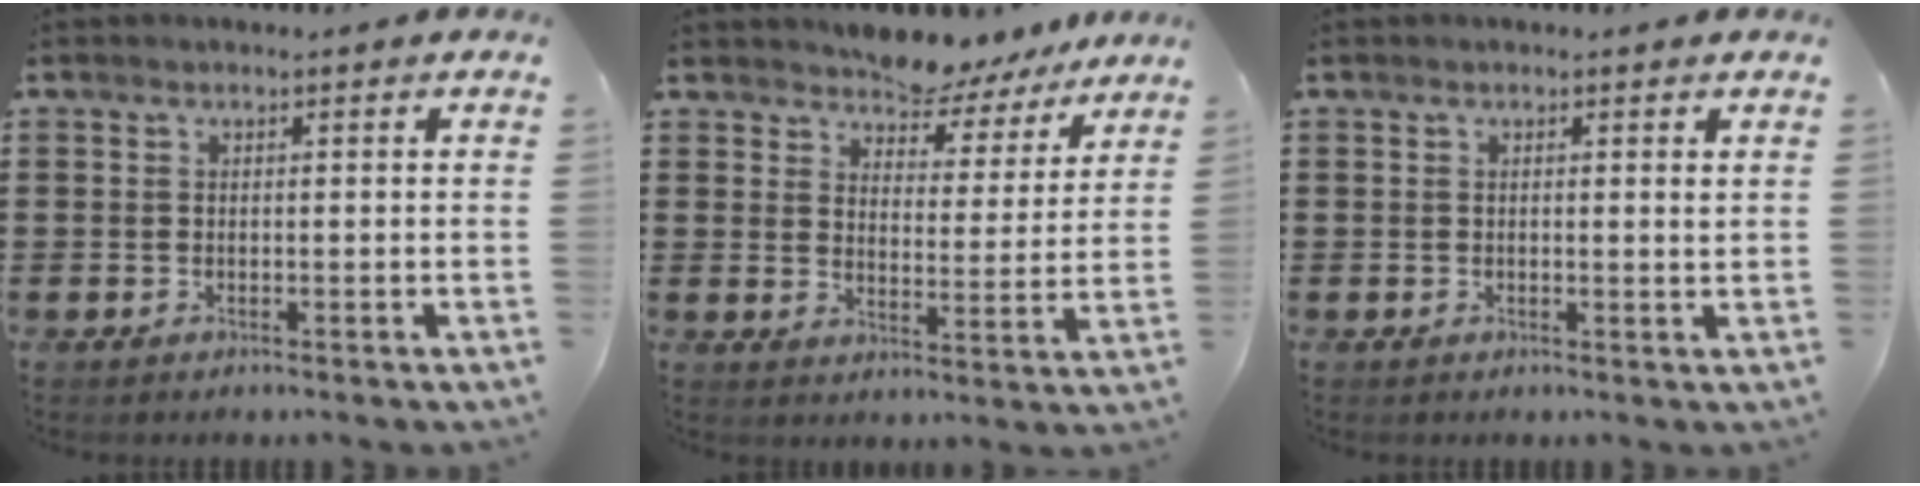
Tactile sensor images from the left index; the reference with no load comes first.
{"total": 5.4, "force": [5.3, 0.9, -0.5], "torque": [-0.019, -0.033, 0.097]}
{"total": 1.0, "force": [0.4, 0.1, 0.9], "torque": [-0.012, -0.002, 0.005]}